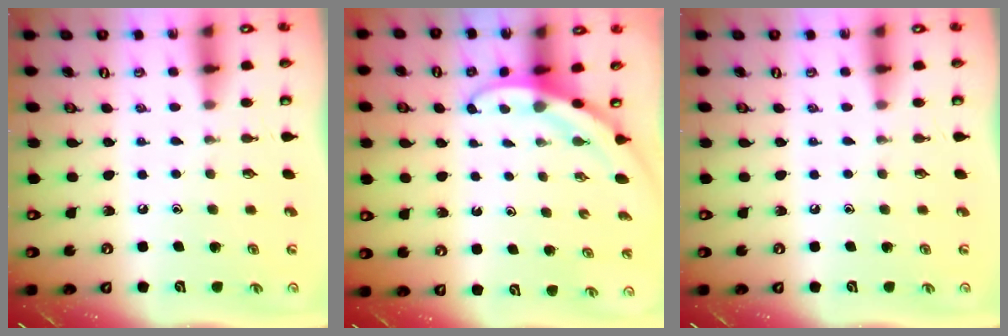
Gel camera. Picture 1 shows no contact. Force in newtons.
{"total": 3.0, "press": 3.0, "slide": 0.1}
{"total": 0.0}